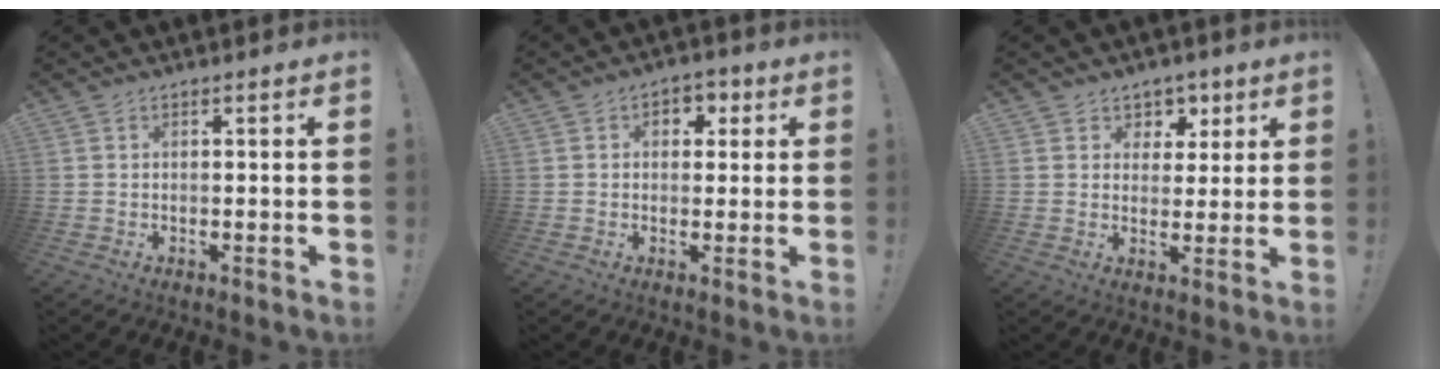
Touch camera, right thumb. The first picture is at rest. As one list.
[{"total": 4.9, "force": [1.3, 4.0, 2.5], "torque": [-0.015, -0.002, 0.018]}, {"total": 5.9, "force": [2.7, 5.2, 0.5], "torque": [0.010, -0.022, 0.053]}]